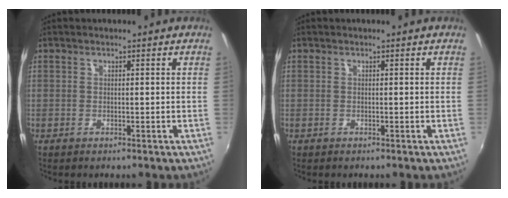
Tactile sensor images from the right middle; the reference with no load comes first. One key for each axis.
{"total": 0.0}